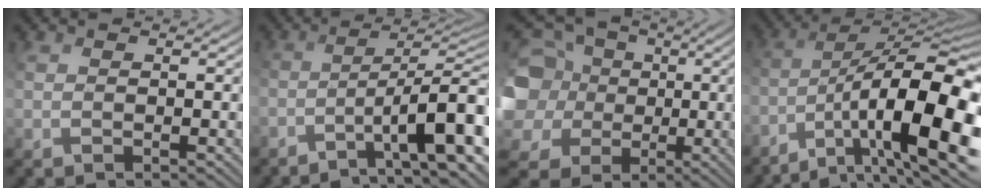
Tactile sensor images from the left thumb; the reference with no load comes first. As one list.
[{"total": 11.4, "force": [-6.2, 2.4, 9.3], "torque": [-0.114, 0.025, -0.089]}, {"total": 12.4, "force": [-0.1, 11.8, 4.0], "torque": [-0.191, -0.012, -0.014]}, {"total": 17.4, "force": [-7.1, 6.6, 14.4], "torque": [-0.233, -0.015, -0.109]}]